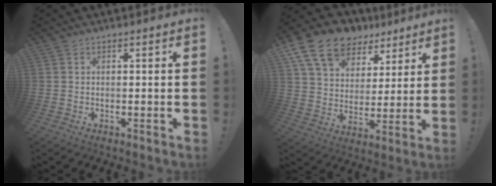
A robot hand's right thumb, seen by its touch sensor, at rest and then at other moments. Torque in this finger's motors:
{"motor_torque": [0.41, 1.06, 0.16, 0.16, 0.07]}